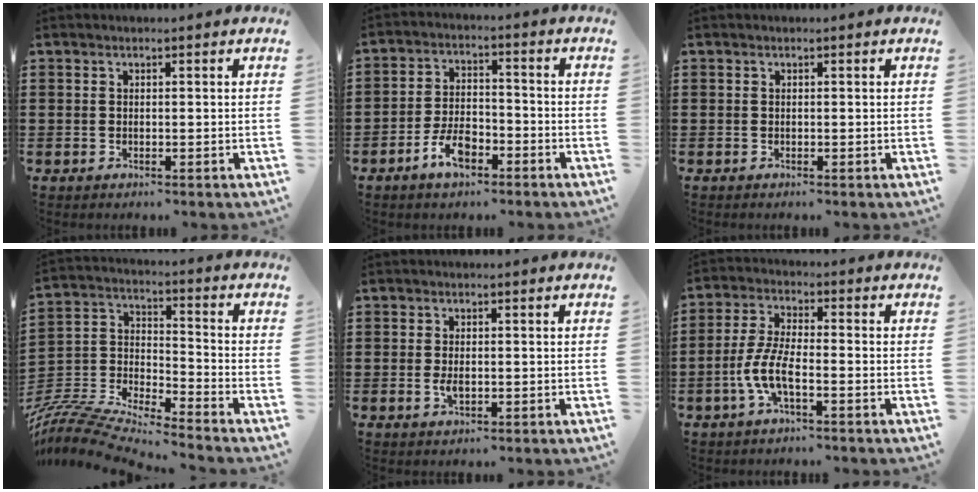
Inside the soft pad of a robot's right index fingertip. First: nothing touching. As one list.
[{"total": 6.0, "force": [-3.6, 2.6, 4.0], "torque": [-0.093, 0.003, -0.073]}, {"total": 0.0}, {"total": 7.7, "force": [-7.4, 0.3, 1.9], "torque": [-0.061, -0.013, -0.157]}, {"total": 2.3, "force": [-0.3, 0.9, 2.0], "torque": [-0.046, -0.005, -0.007]}, {"total": 6.3, "force": [-2.7, 1.6, 5.5], "torque": [-0.131, -0.014, -0.056]}]